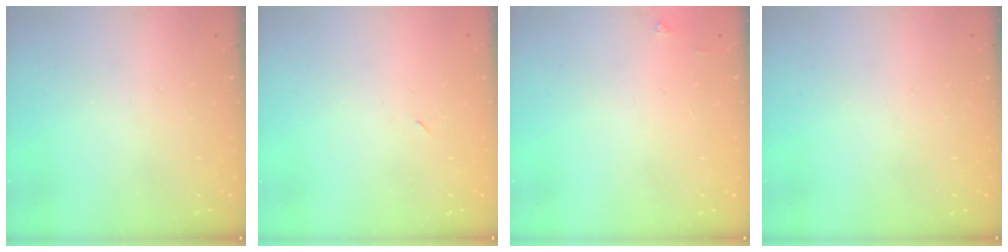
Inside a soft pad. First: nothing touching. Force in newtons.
{"total": 2.2, "press": 1.8, "slide": 1.2}
{"total": 3.8, "press": 3.8, "slide": 0.4}
{"total": 0.0}